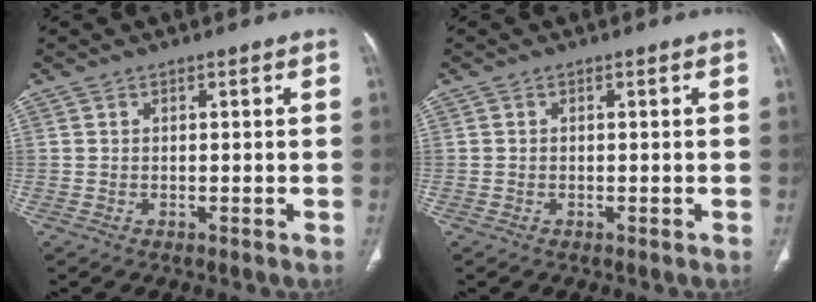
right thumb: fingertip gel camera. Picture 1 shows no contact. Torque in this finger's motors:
{"motor_torque": [-0.01, 0.36, -0.24, 0.10, 0.01]}